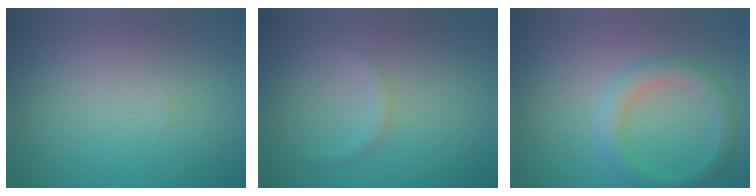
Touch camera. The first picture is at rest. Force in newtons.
{"total": 0.8, "press": 0.8, "slide": 0.1}
{"total": 2.7, "press": 2.7, "slide": 0.2}